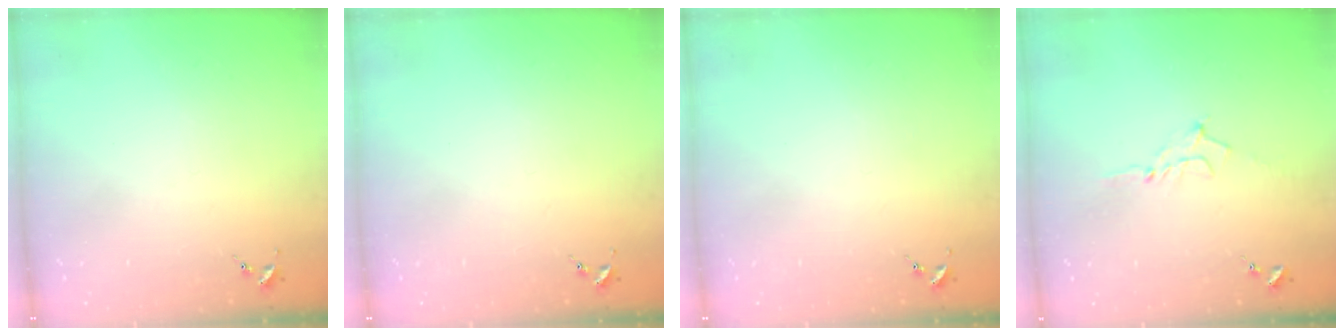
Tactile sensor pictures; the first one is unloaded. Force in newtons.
{"total": 0.0}
{"total": 0.0}
{"total": 5.7, "press": 5.6, "slide": 0.7}